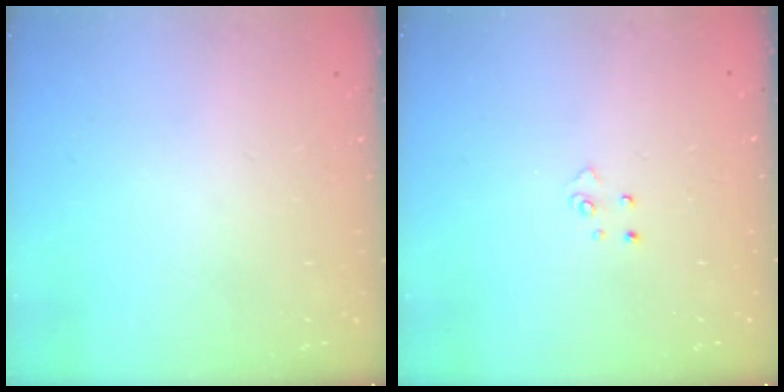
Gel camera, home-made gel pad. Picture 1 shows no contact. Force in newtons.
{"total": 4.1, "press": 4.1, "slide": 0.4}